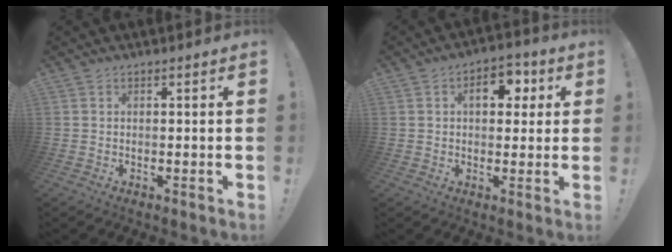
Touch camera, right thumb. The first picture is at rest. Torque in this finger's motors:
{"motor_torque": [0.69, 1.87, 0.82, 0.20, 0.04]}